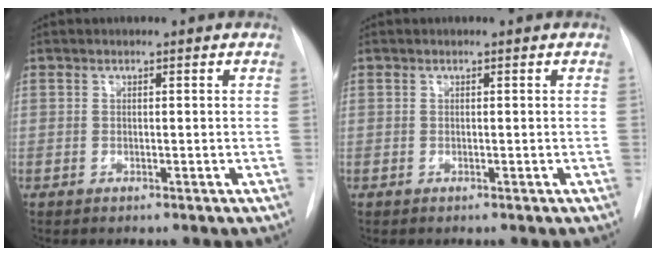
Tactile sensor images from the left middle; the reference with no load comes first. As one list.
[{"total": 0.0}]